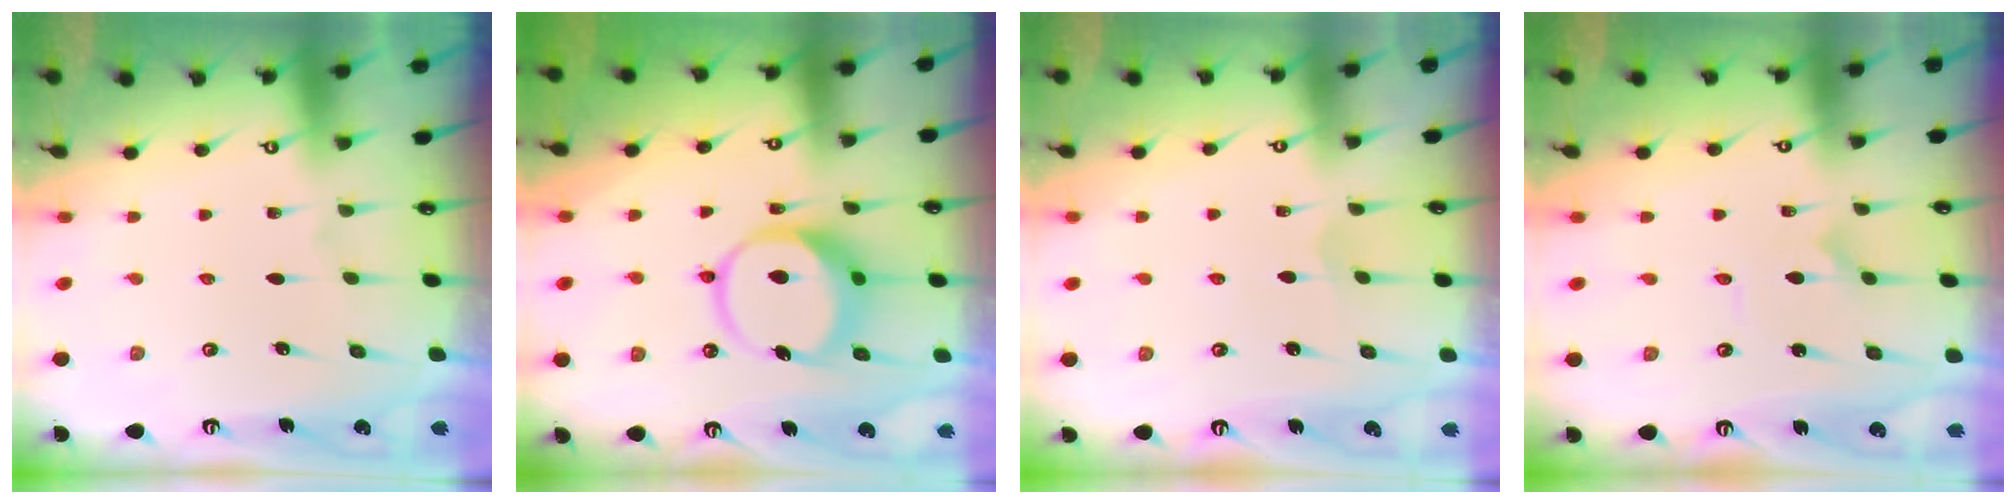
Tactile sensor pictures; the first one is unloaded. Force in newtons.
{"total": 9.9, "press": 9.8, "slide": 1.6}
{"total": 2.6, "press": 2.6, "slide": 0.2}
{"total": 1.0, "press": 1.0, "slide": 0.0}